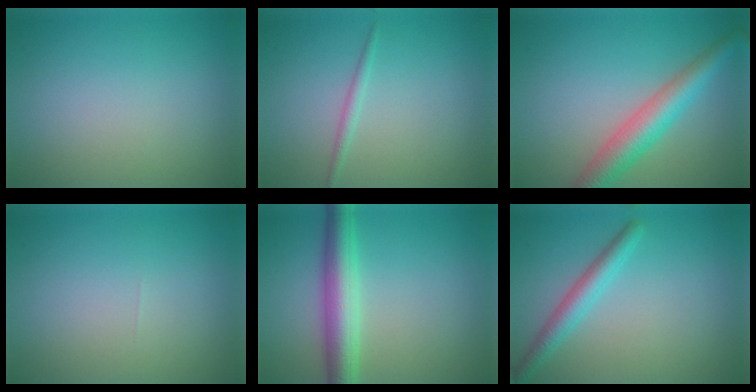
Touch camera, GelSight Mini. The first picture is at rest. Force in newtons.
{"total": 1.0, "press": 1.0, "slide": 0.0}
{"total": 5.4, "press": 5.4, "slide": 0.2}
{"total": 0.0}
{"total": 5.2, "press": 5.2, "slide": 0.2}
{"total": 2.8, "press": 2.8, "slide": 0.1}